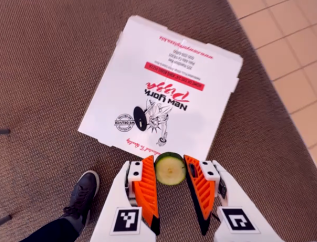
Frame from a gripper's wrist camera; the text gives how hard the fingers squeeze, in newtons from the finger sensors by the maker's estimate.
{"total": 8.3, "left": 8.3, "right": 8.3}